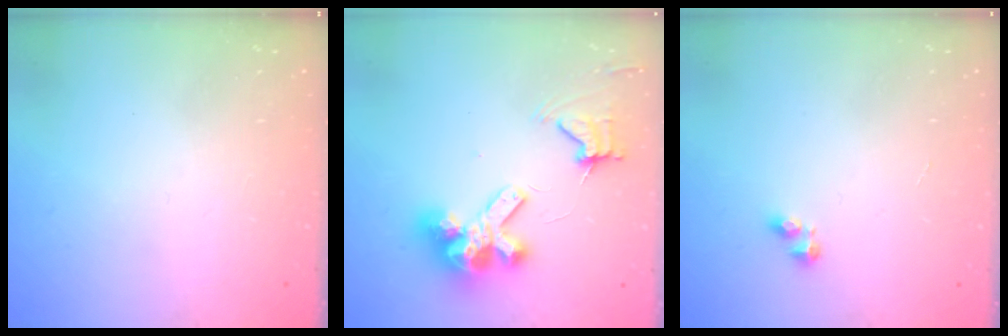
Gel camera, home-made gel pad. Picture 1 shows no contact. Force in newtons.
{"total": 11.4, "press": 11.3, "slide": 1.5}
{"total": 2.5, "press": 2.5, "slide": 0.3}